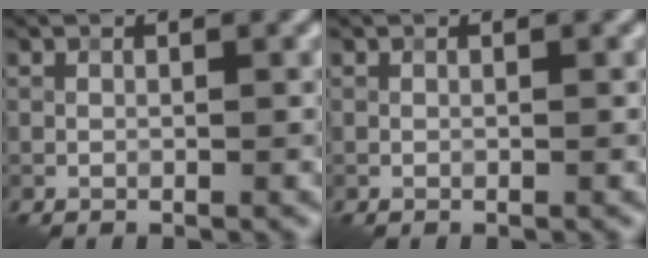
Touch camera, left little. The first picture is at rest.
{"total": 0.0}